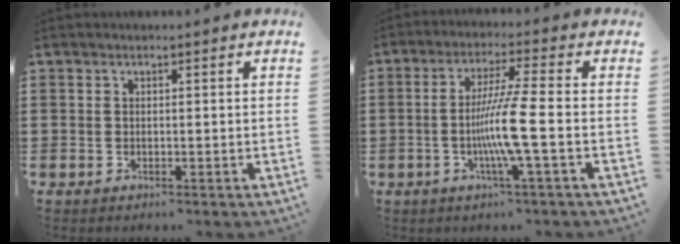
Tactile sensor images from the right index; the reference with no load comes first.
{"total": 8.1, "force": [-1.9, -0.7, 7.9], "torque": [-0.157, -0.020, -0.043]}